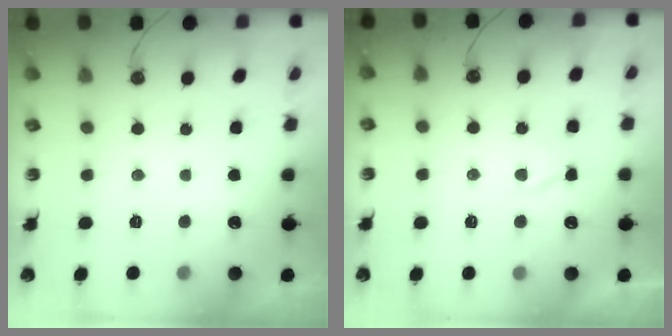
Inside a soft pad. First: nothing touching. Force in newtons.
{"total": 5.7, "press": 5.7, "slide": 0.7}